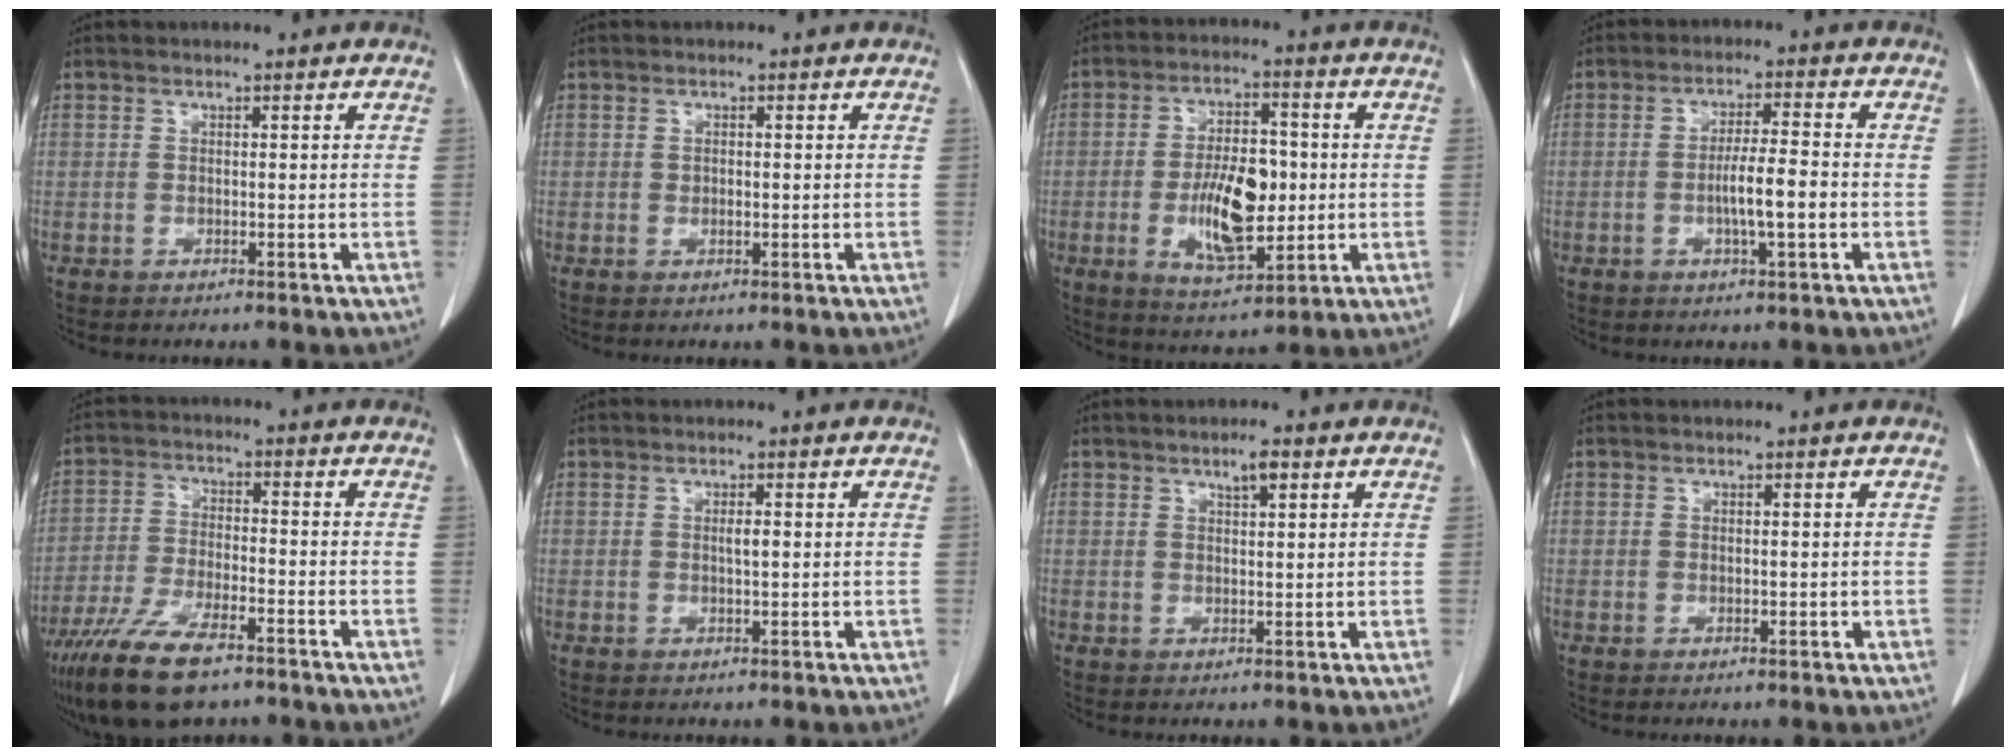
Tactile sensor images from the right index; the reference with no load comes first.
{"total": 0.9, "force": [0.0, 0.5, 0.7], "torque": [-0.013, -0.001, 0.001]}
{"total": 11.8, "force": [-1.4, 4.9, 10.6], "torque": [-0.197, 0.001, -0.017]}
{"total": 6.1, "force": [-1.4, 0.5, 5.9], "torque": [-0.108, 0.000, -0.024]}
{"total": 12.7, "force": [-8.9, 3.5, 8.4], "torque": [-0.163, -0.024, -0.159]}
{"total": 1.7, "force": [0.1, 0.1, 1.7], "torque": [-0.031, 0.001, 0.002]}
{"total": 2.3, "force": [1.4, 0.5, 1.8], "torque": [-0.033, 0.001, 0.022]}
{"total": 0.6, "force": [0.0, 0.2, 0.5], "torque": [-0.010, -0.002, 0.002]}